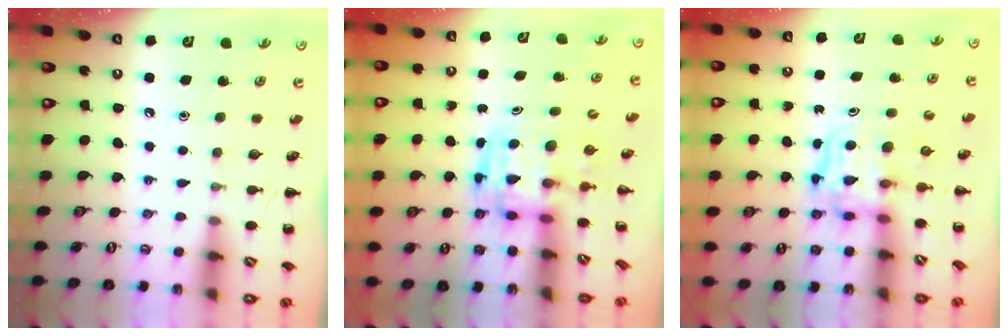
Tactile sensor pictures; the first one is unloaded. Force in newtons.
{"total": 3.3, "press": 3.2, "slide": 0.7}
{"total": 3.3, "press": 3.3, "slide": 0.2}